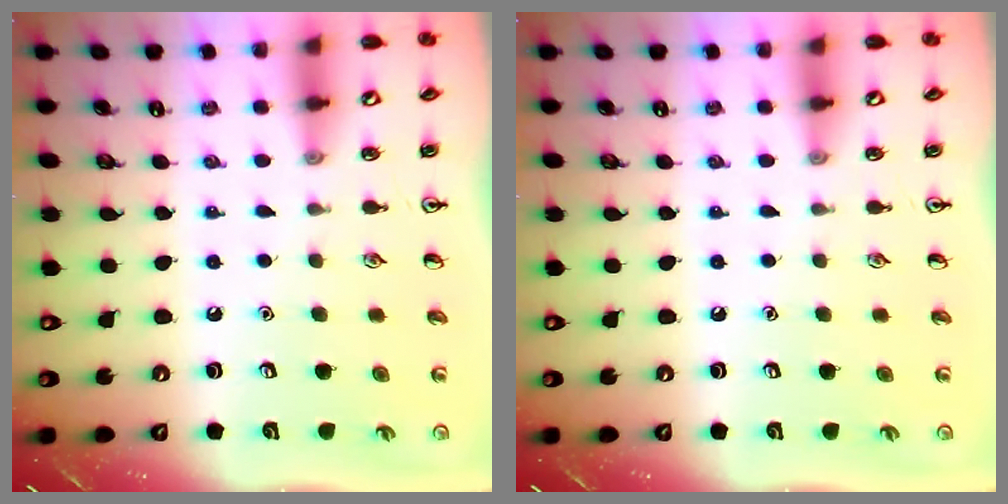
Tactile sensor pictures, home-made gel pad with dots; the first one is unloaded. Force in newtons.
{"total": 0.0}